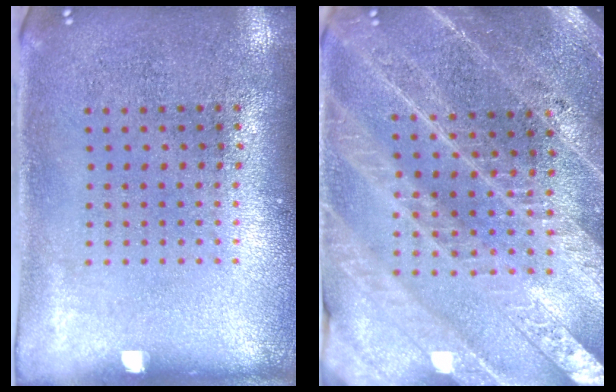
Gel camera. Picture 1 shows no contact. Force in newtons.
{"total": 3.7, "press": 3.5, "slide": 1.4}